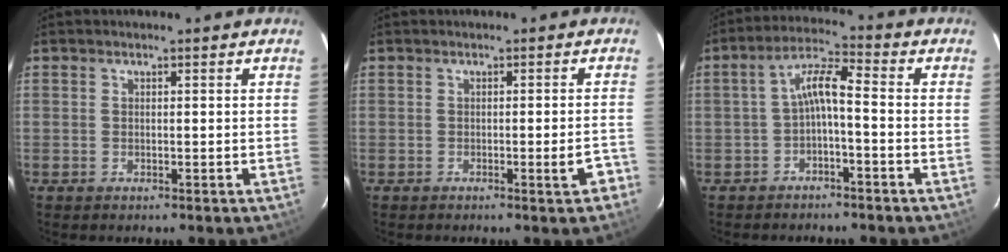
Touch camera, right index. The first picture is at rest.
{"total": 2.9, "force": [-1.8, 0.2, 2.3], "torque": [-0.035, 0.001, -0.022]}
{"total": 5.4, "force": [-2.0, 1.1, 4.9], "torque": [-0.111, 0.018, -0.037]}